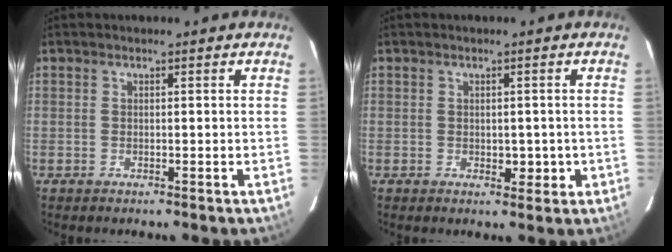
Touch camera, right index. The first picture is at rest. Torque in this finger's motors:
{"motor_torque": [0.06, -0.06, 0.02, 0.02]}